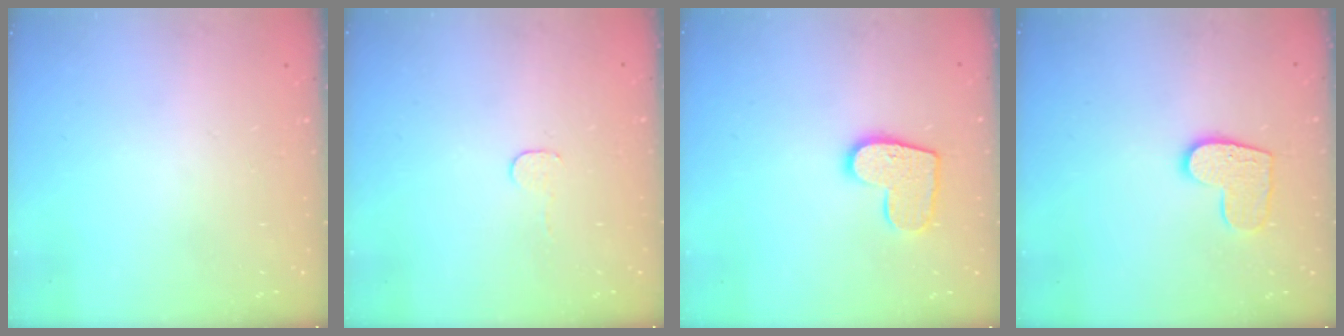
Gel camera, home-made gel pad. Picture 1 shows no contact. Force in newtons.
{"total": 2.7, "press": 2.7, "slide": 0.2}
{"total": 11.6, "press": 11.5, "slide": 0.5}
{"total": 9.8, "press": 9.8, "slide": 0.3}